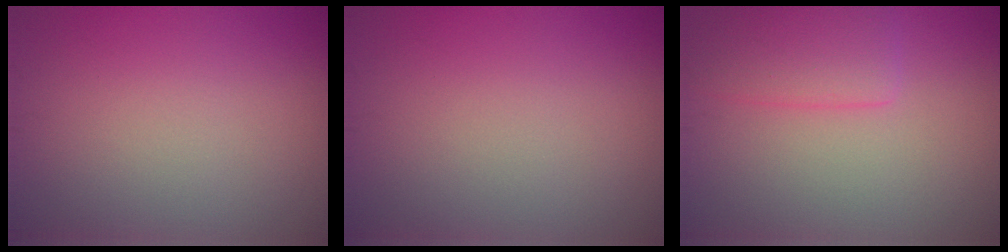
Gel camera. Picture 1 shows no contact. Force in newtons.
{"total": 0.0}
{"total": 3.2, "press": 3.2, "slide": 0.2}